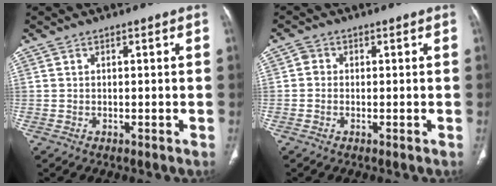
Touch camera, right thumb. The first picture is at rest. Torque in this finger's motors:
{"motor_torque": [-0.21, -0.10, 0.33, 0.11, -0.02]}